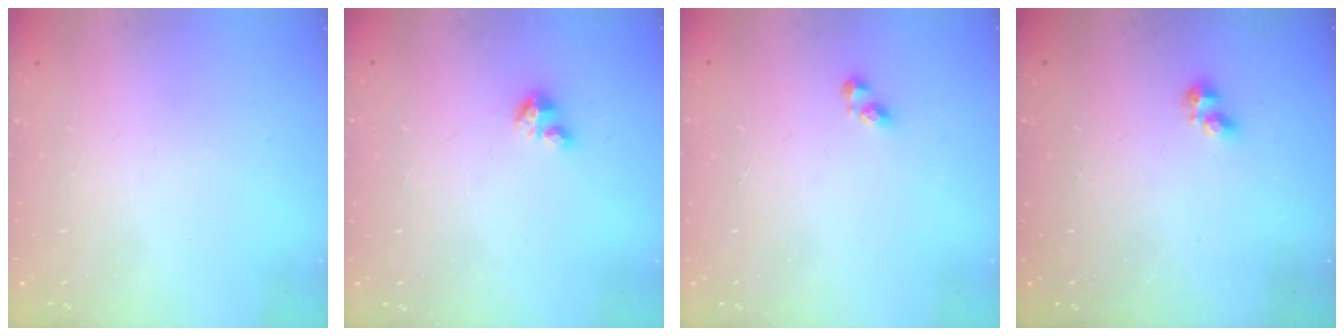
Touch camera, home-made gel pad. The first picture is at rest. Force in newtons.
{"total": 2.8, "press": 2.8, "slide": 0.2}
{"total": 3.2, "press": 3.2, "slide": 0.6}
{"total": 2.8, "press": 2.7, "slide": 0.5}